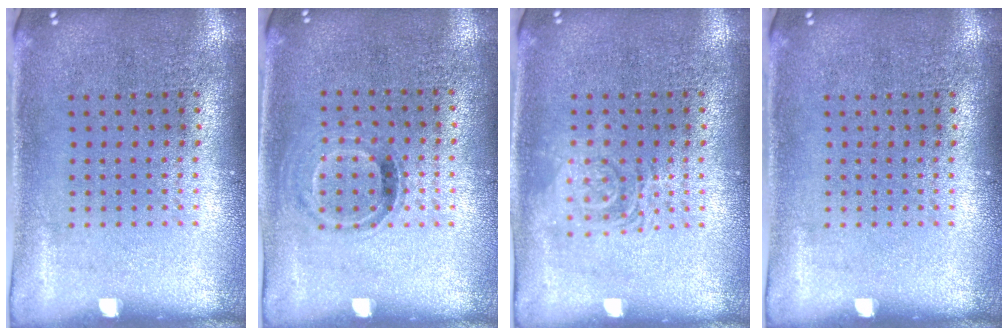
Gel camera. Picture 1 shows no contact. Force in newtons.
{"total": 0.9, "press": 0.8, "slide": 0.5}
{"total": 1.2, "press": 1.2, "slide": 0.2}
{"total": 0.0}